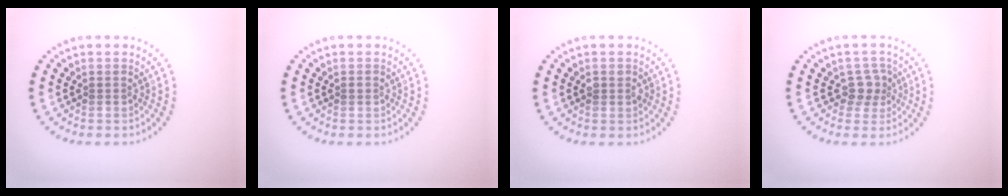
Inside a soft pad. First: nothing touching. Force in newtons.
{"total": 0.6, "press": 0.6, "slide": 0.1}
{"total": 1.0, "press": 1.0, "slide": 0.2}
{"total": 2.1, "press": 1.6, "slide": 1.3}